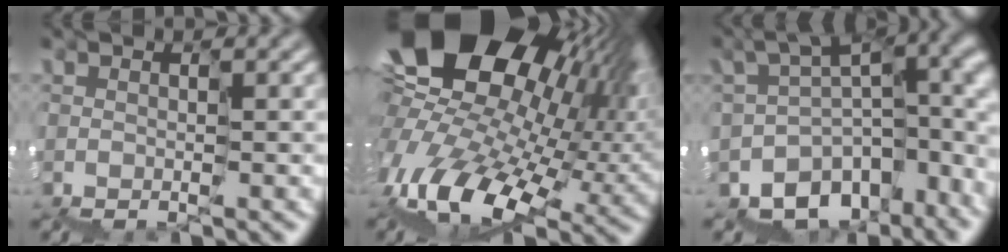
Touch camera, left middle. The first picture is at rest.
{"total": 15.9, "force": [3.2, 9.2, 12.6], "torque": [-0.223, -0.022, 0.078]}
{"total": 10.6, "force": [-5.8, 6.7, 5.7], "torque": [-0.083, -0.020, -0.073]}